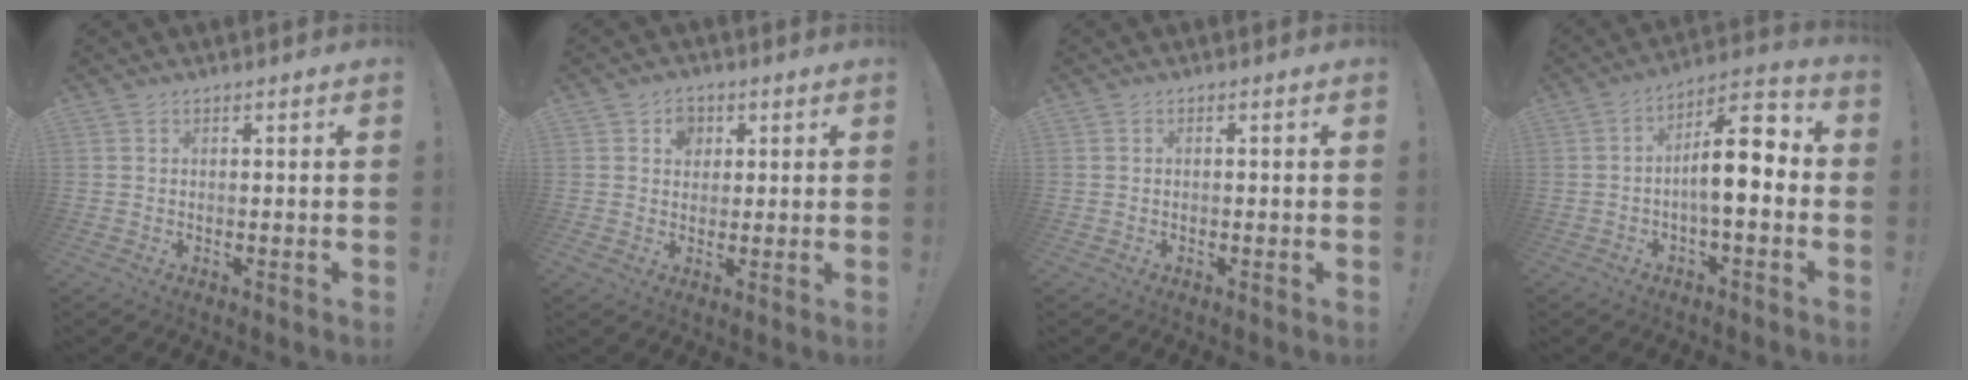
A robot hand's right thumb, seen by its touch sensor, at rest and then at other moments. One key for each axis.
{"total": 5.7, "fx": 2.0, "fy": 4.9, "fz": 2.3, "tx": -0.025, "ty": -0.003, "tz": 0.034}
{"total": 0.6, "fx": -0.5, "fy": 0.0, "fz": 0.3, "tx": -0.007, "ty": 0.001, "tz": -0.009}
{"total": 12.6, "fx": -0.8, "fy": 4.3, "fz": 11.8, "tx": -0.185, "ty": 0.007, "tz": -0.016}